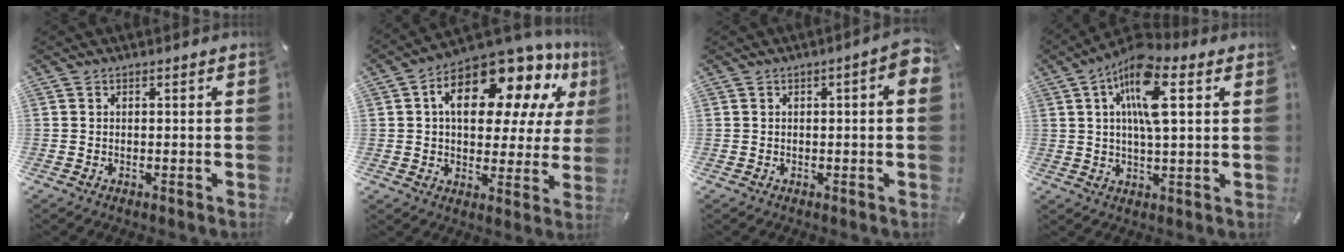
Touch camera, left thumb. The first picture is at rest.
{"total": 18.0, "force": [9.4, 9.7, 11.9], "torque": [-0.187, -0.057, 0.162]}
{"total": 3.9, "force": [0.2, 1.2, 3.7], "torque": [-0.055, 0.008, 0.000]}
{"total": 13.0, "force": [4.8, 4.8, 11.0], "torque": [-0.211, -0.006, 0.079]}